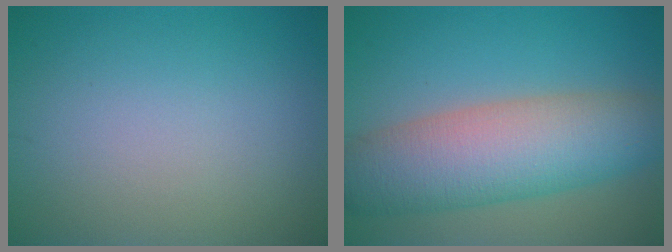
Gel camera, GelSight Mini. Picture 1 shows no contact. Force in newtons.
{"total": 9.1, "press": 9.1, "slide": 0.2}